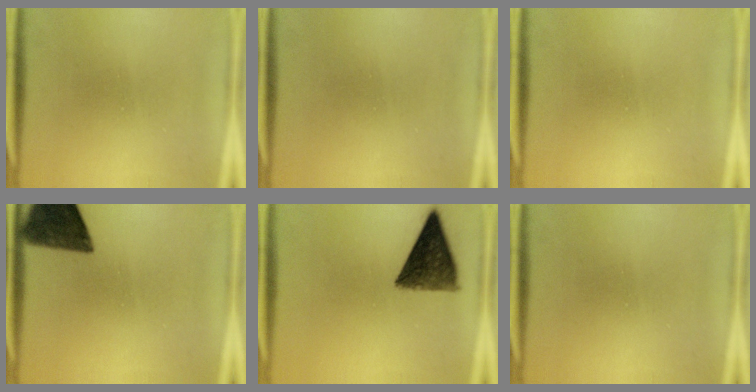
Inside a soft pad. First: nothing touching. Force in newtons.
{"total": 1.9}
{"total": 0.0}
{"total": 11.6}
{"total": 10.4}
{"total": 0.0}